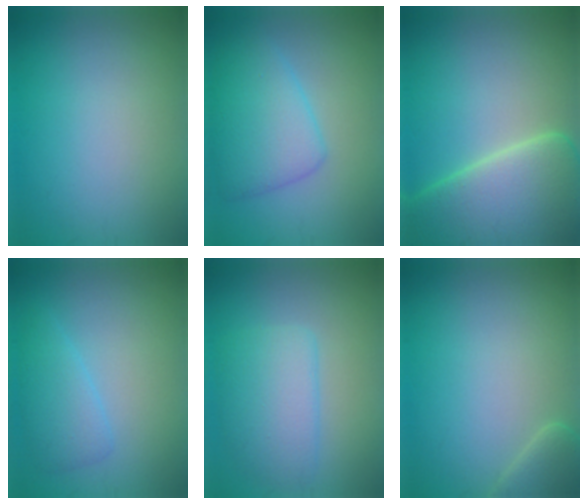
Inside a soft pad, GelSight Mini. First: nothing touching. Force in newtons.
{"total": 5.4, "press": 5.4, "slide": 0.1}
{"total": 12.2, "press": 12.1, "slide": 0.8}
{"total": 2.6, "press": 2.6, "slide": 0.1}
{"total": 4.4, "press": 4.4, "slide": 0.2}
{"total": 2.6, "press": 2.6, "slide": 0.2}